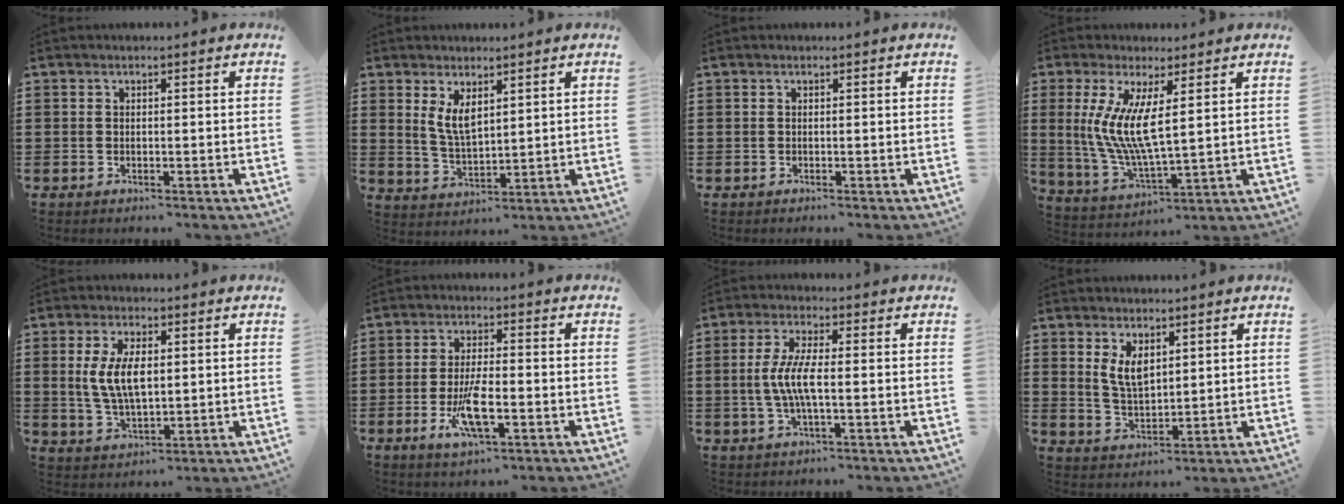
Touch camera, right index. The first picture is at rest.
{"total": 4.2, "force": [2.1, 1.5, 3.4], "torque": [-0.069, 0.001, 0.040]}
{"total": 0.0}
{"total": 8.6, "force": [2.3, 1.6, 8.2], "torque": [-0.183, -0.015, 0.038]}
{"total": 7.0, "force": [0.9, 3.0, 6.3], "torque": [-0.136, 0.005, 0.011]}
{"total": 7.1, "force": [-2.5, 1.9, 6.3], "torque": [-0.127, -0.012, -0.044]}
{"total": 5.7, "force": [-0.9, 0.9, 5.6], "torque": [-0.125, -0.008, -0.025]}
{"total": 4.3, "force": [2.1, 1.9, 3.2], "torque": [-0.068, 0.003, 0.039]}